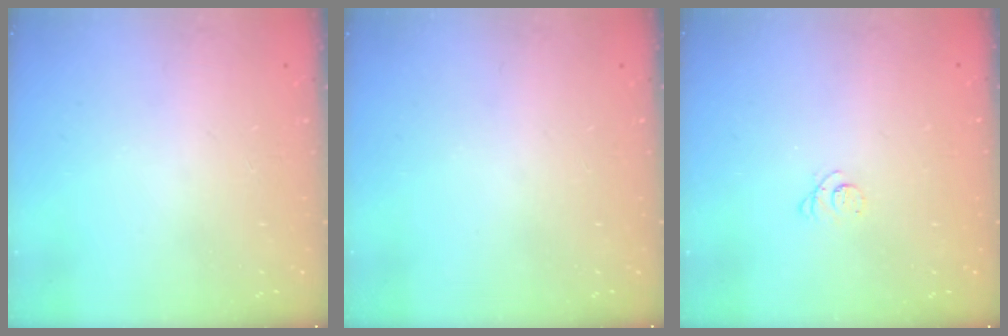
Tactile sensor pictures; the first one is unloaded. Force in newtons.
{"total": 0.0}
{"total": 2.5, "press": 2.5, "slide": 0.3}